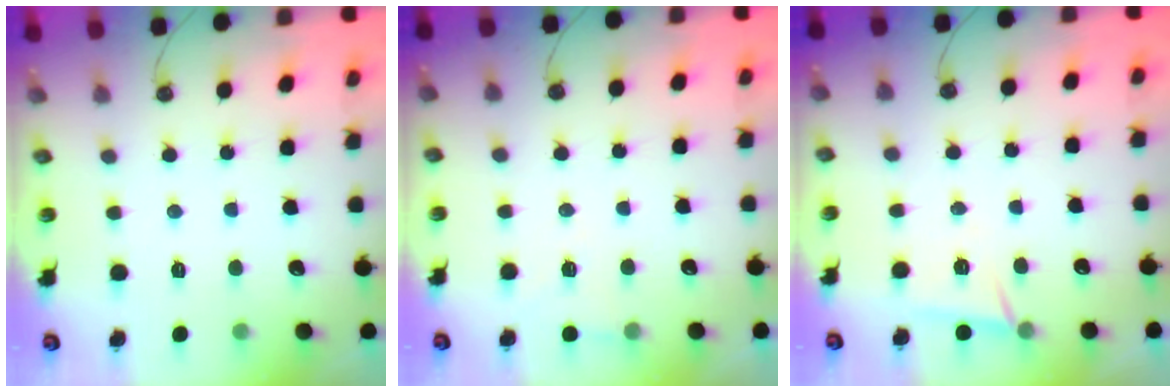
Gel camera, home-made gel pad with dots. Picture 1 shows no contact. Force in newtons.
{"total": 4.9, "press": 3.8, "slide": 3.2}
{"total": 6.3, "press": 4.9, "slide": 3.9}